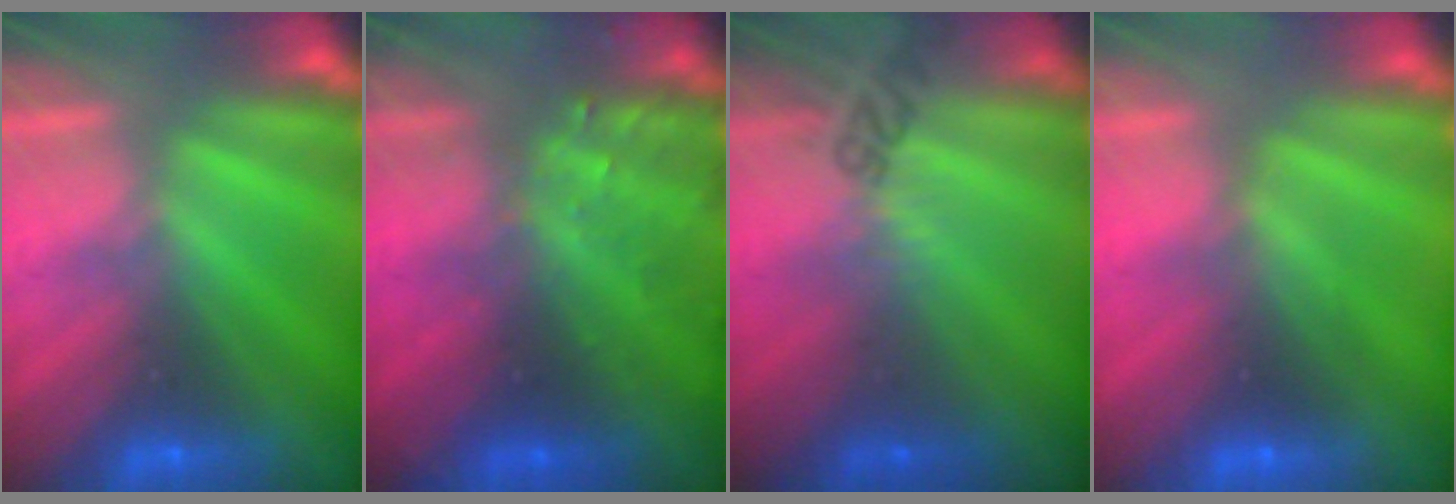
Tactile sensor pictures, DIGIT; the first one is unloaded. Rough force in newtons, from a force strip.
{"total": 9.1}
{"total": 2.4}
{"total": 2.7}